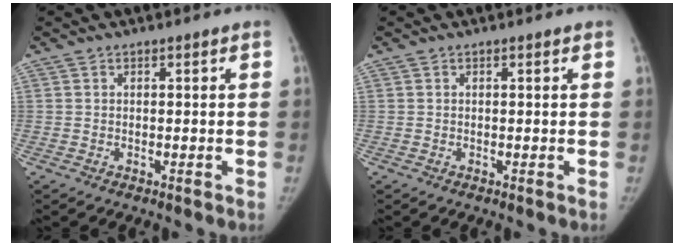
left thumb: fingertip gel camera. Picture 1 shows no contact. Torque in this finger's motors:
{"motor_torque": [-0.16, -0.13, -0.05, 0.38, -0.05]}